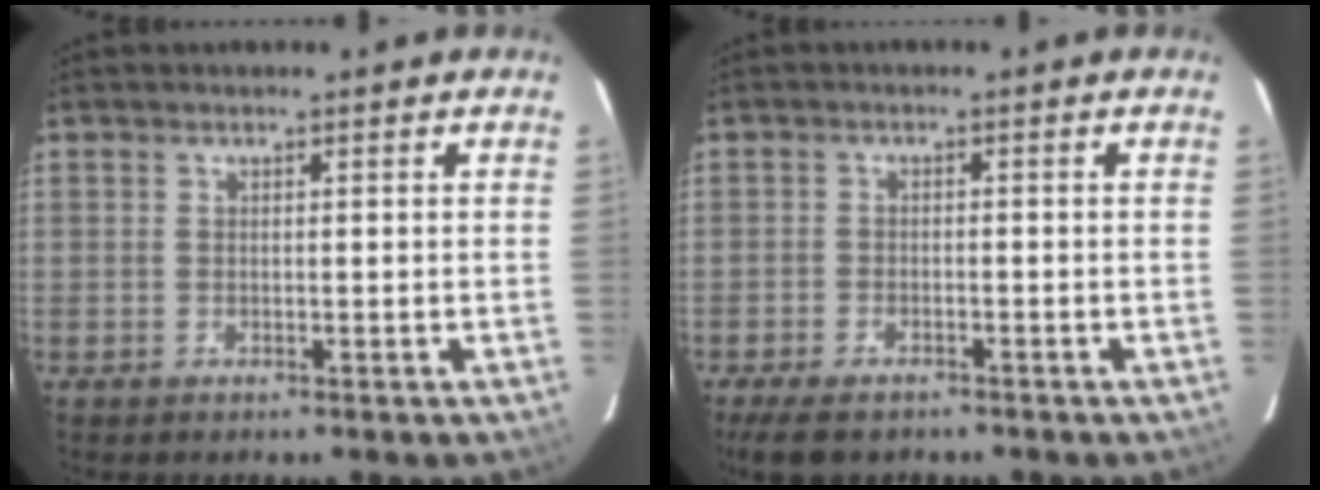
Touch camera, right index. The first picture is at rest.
{"total": 6.7, "force": [-5.2, 2.7, 3.3], "torque": [-0.088, -0.017, -0.091]}